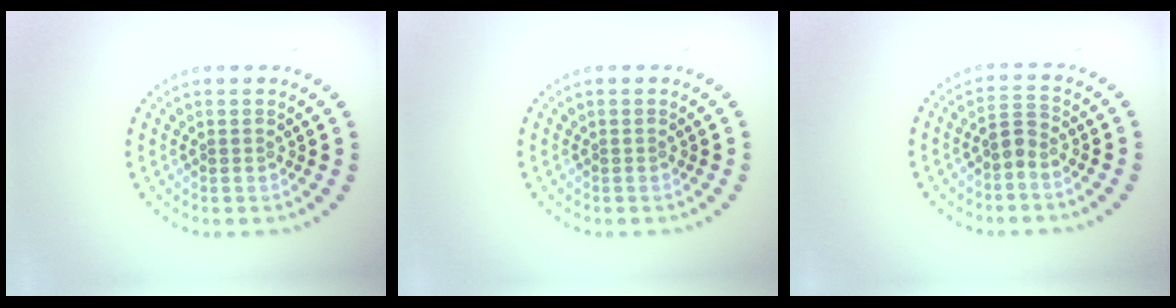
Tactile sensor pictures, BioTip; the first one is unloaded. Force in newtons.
{"total": 0.0}
{"total": 1.7, "press": 1.3, "slide": 1.1}